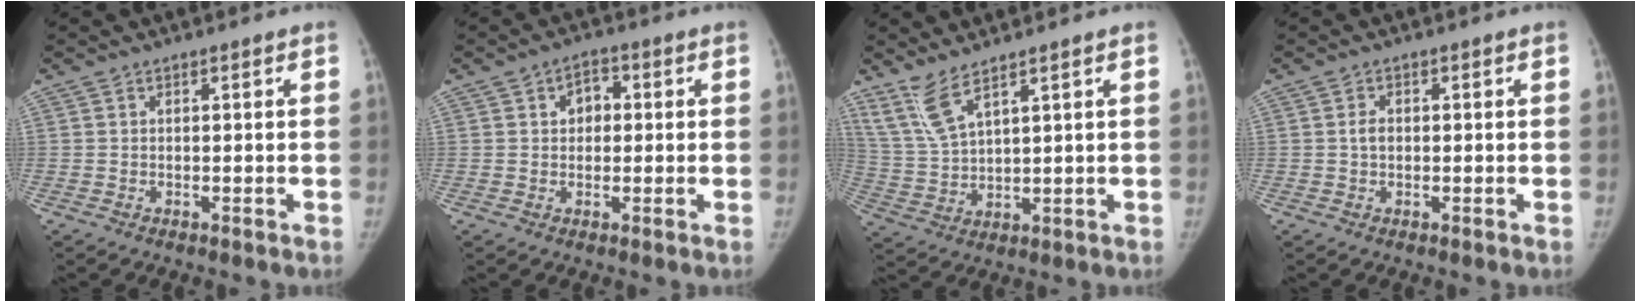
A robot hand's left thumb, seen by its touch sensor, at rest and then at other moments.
{"total": 4.1, "force": [0.7, 3.2, 2.6], "torque": [-0.014, 0.008, 0.006]}
{"total": 7.5, "force": [5.5, 1.4, 4.9], "torque": [-0.115, -0.032, 0.132]}
{"total": 1.8, "force": [0.0, 1.3, 1.2], "torque": [-0.018, 0.005, -0.002]}